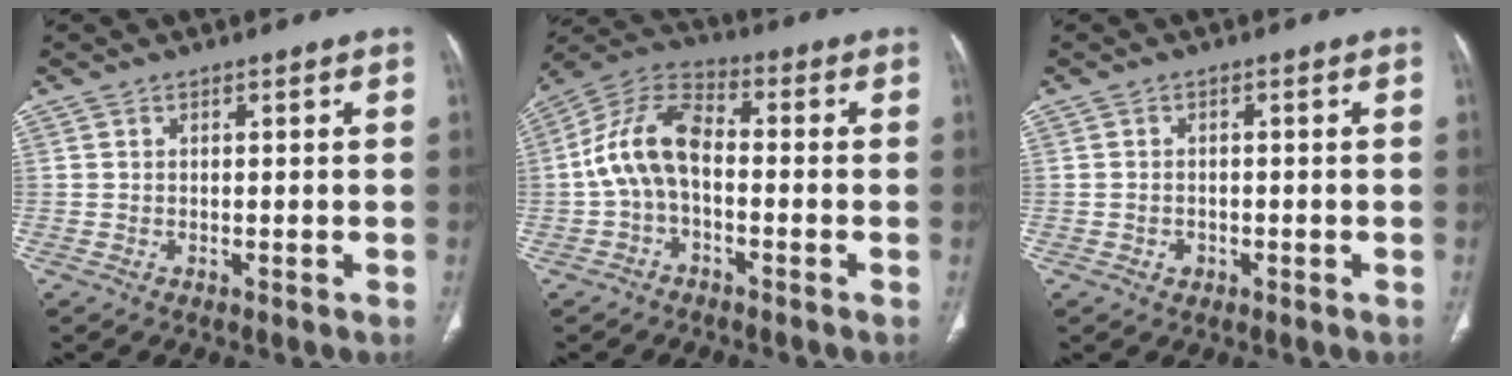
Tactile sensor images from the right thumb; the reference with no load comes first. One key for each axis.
{"total": 11.1, "fx": -1.1, "fy": 6.4, "fz": 9.0, "tx": -0.171, "ty": 0.039, "tz": -0.032}
{"total": 1.5, "fx": -0.5, "fy": 1.3, "fz": 0.5, "tx": -0.003, "ty": 0.008, "tz": -0.004}